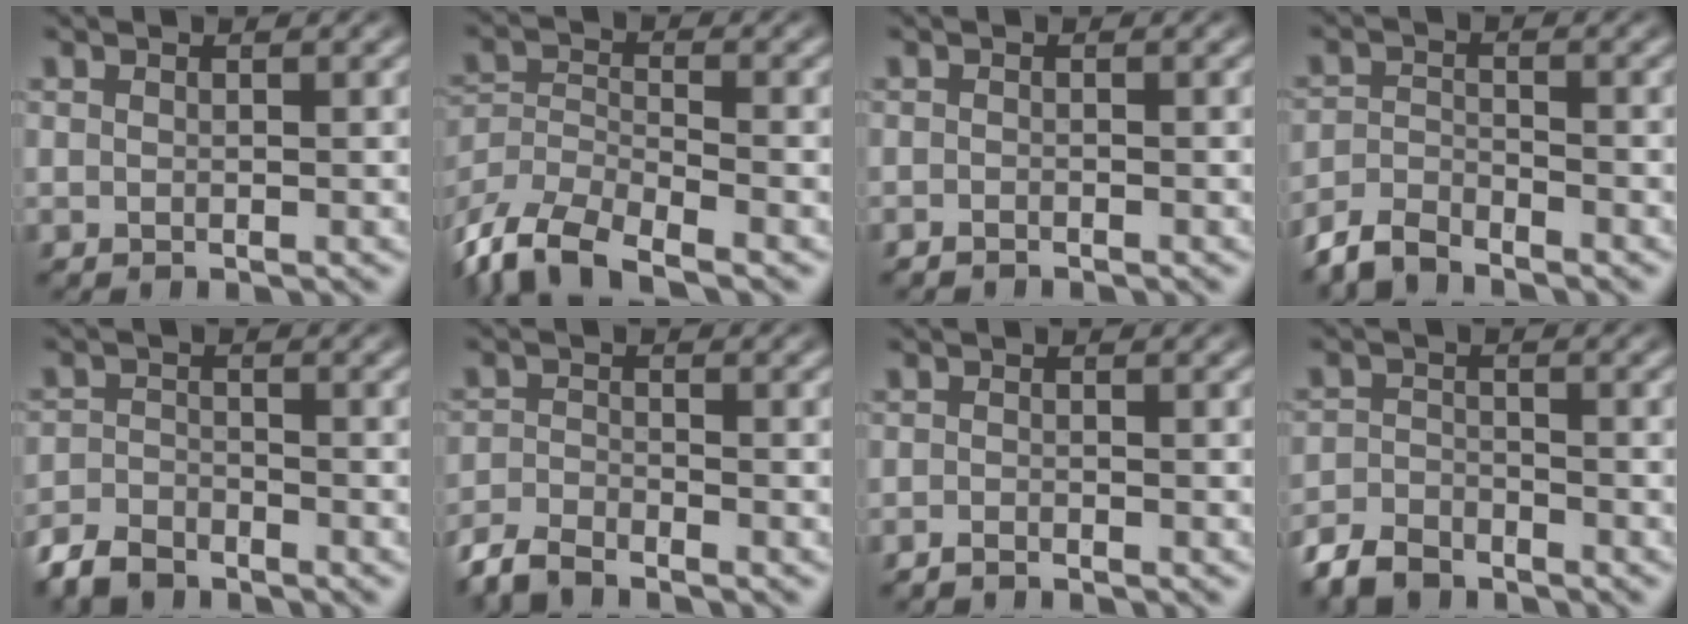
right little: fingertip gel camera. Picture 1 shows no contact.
{"total": 8.8, "force": [-5.1, 5.6, 4.5], "torque": [-0.110, -0.042, -0.073]}
{"total": 0.9, "force": [-0.9, -0.3, -0.2], "torque": [0.000, -0.011, -0.011]}
{"total": 3.6, "force": [-3.3, 1.1, 0.9], "torque": [-0.013, -0.006, -0.059]}
{"total": 3.6, "force": [-3.3, 1.3, 0.6], "torque": [-0.008, -0.011, -0.056]}
{"total": 3.1, "force": [-2.9, 0.7, 0.5], "torque": [-0.011, -0.008, -0.053]}
{"total": 1.2, "force": [-1.2, -0.3, -0.1], "torque": [0.000, -0.010, -0.018]}
{"total": 3.9, "force": [-3.5, 1.5, 0.7], "torque": [-0.009, -0.011, -0.060]}